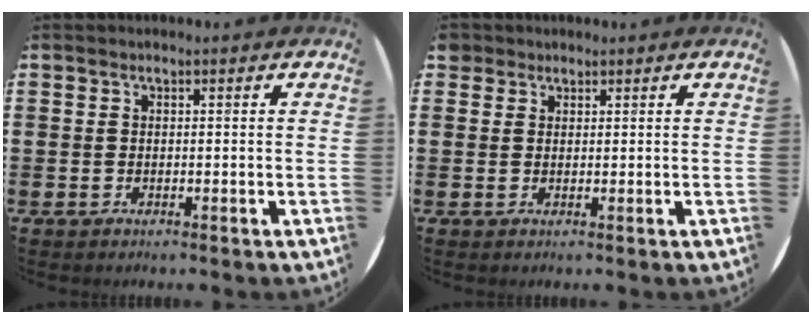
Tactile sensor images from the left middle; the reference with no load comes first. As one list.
[{"total": 1.3, "force": [1.1, 0.7, -0.1], "torque": [0.007, 0.001, 0.020]}]